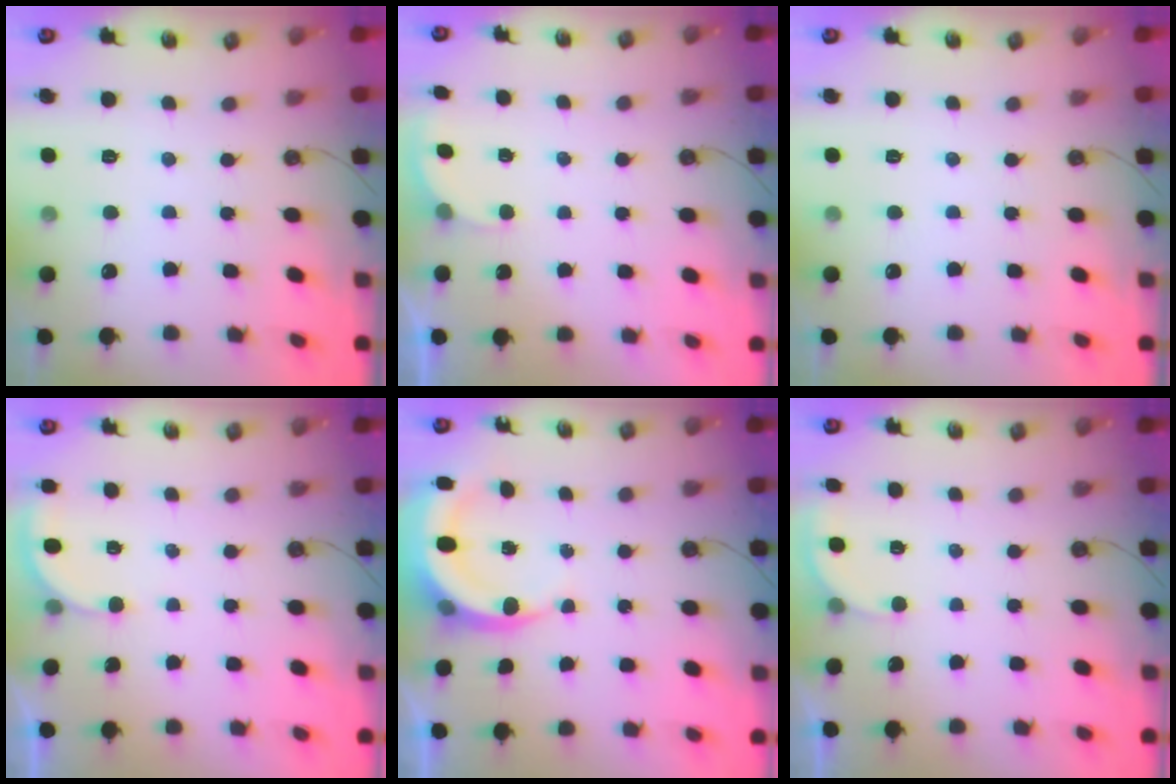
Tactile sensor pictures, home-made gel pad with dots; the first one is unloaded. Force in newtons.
{"total": 2.3, "press": 2.1, "slide": 0.8}
{"total": 0.0}
{"total": 2.0, "press": 2.0, "slide": 0.1}
{"total": 7.0, "press": 6.9, "slide": 0.9}
{"total": 2.5, "press": 2.5, "slide": 0.2}